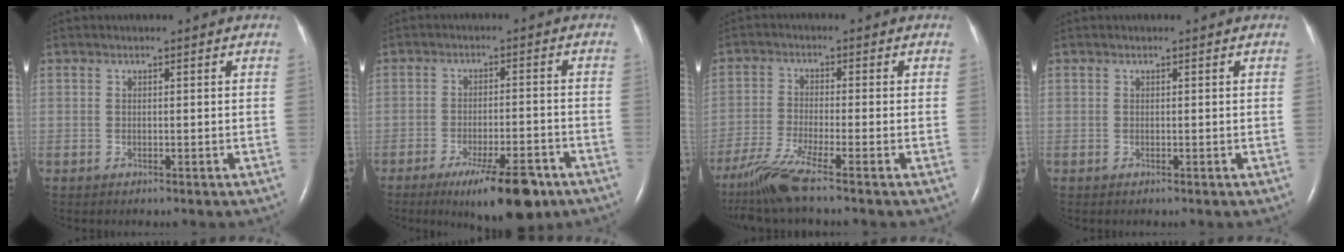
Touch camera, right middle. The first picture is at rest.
{"total": 10.8, "force": [-7.0, 2.2, 7.9], "torque": [-0.120, -0.015, -0.105]}
{"total": 7.7, "force": [-5.9, -1.1, 4.8], "torque": [-0.102, -0.031, -0.114]}
{"total": 0.0}